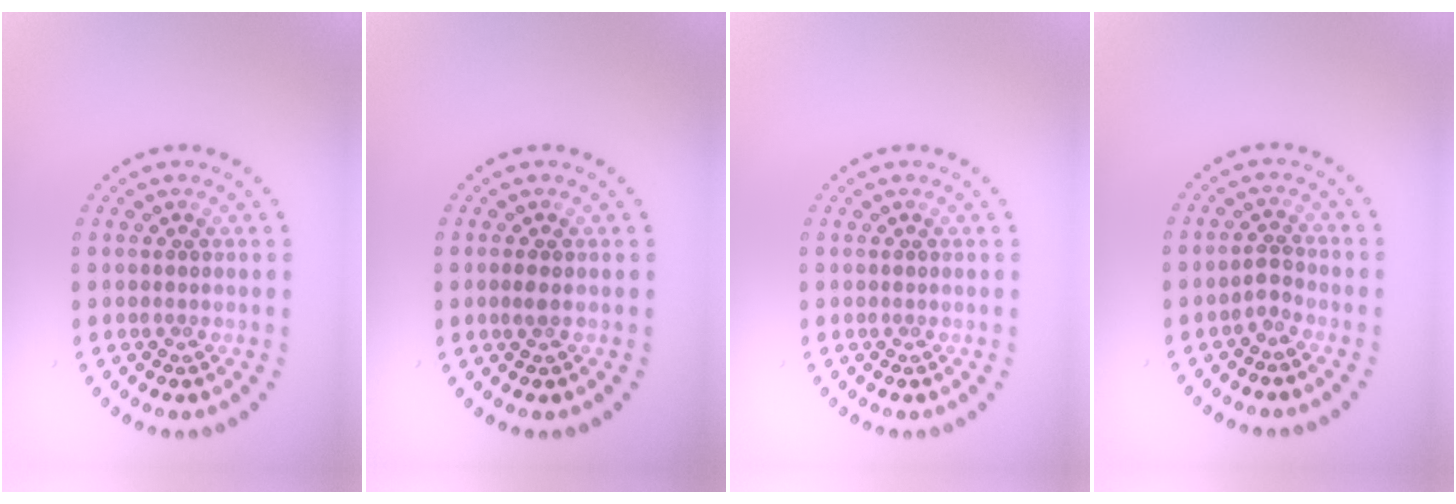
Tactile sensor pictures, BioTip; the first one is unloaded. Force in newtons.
{"total": 0.8, "press": 0.7, "slide": 0.3}
{"total": 0.0}
{"total": 1.1, "press": 0.8, "slide": 0.8}